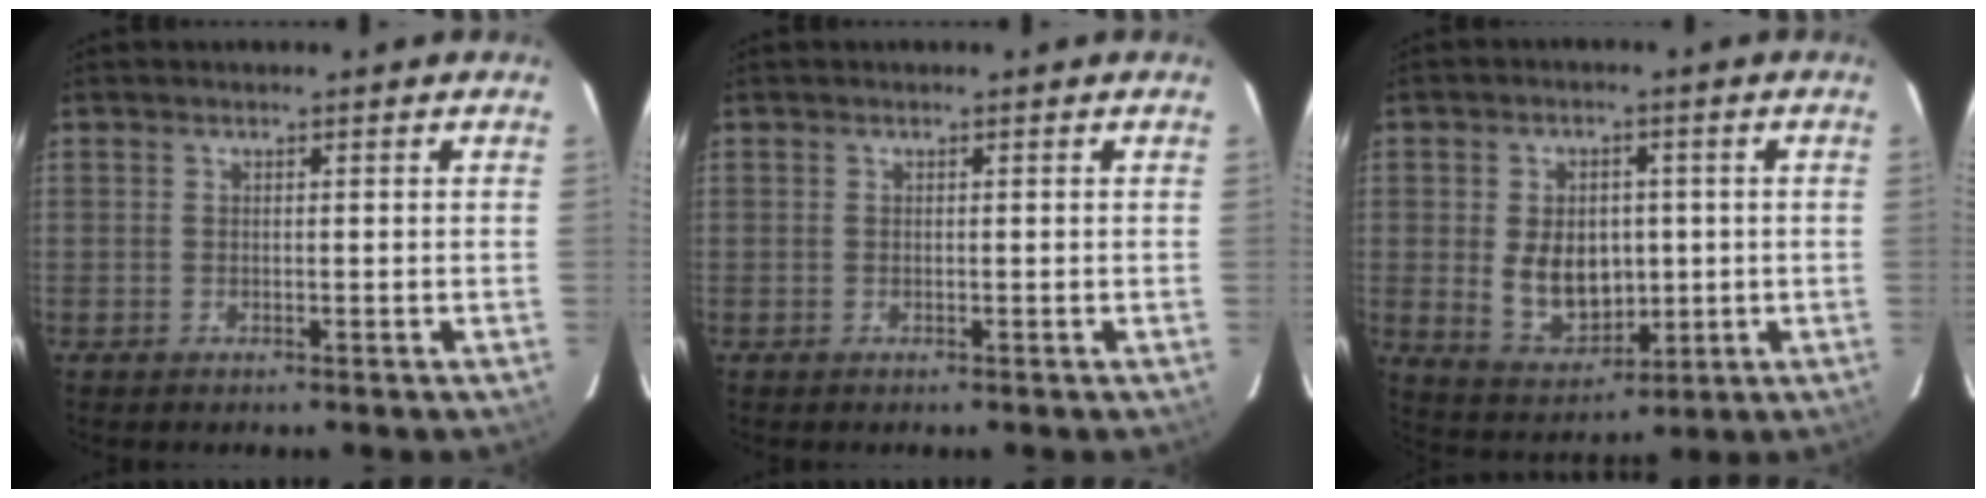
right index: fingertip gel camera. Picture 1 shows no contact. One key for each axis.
{"total": 0.0}
{"total": 10.1, "fx": -0.1, "fy": 7.2, "fz": 7.1, "tx": -0.144, "ty": -0.002, "tz": 0.019}